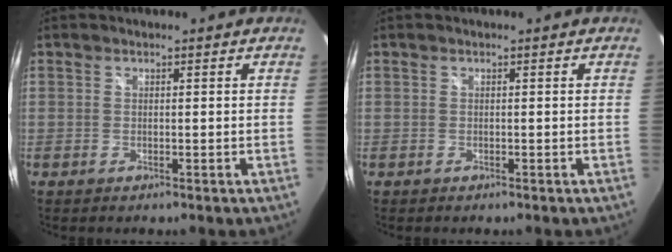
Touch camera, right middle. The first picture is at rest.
{"total": 0.0}